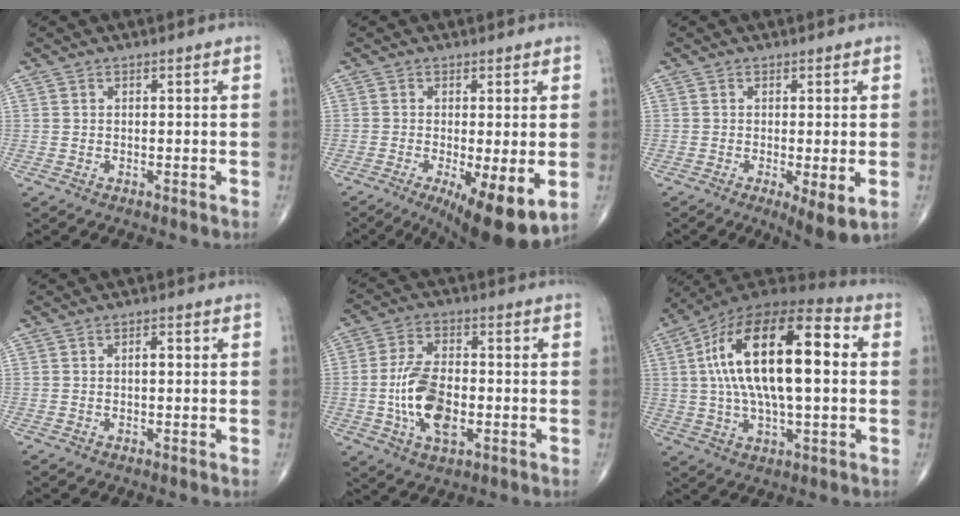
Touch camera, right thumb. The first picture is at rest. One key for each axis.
{"total": 11.7, "fx": -3.5, "fy": 3.2, "fz": 10.7, "tx": -0.163, "ty": -0.024, "tz": -0.047}
{"total": 5.8, "fx": -1.5, "fy": 1.3, "fz": 5.4, "tx": -0.093, "ty": -0.021, "tz": -0.025}
{"total": 1.7, "fx": 0.1, "fy": 0.8, "fz": 1.5, "tx": -0.020, "ty": 0.004, "tz": -0.001}
{"total": 12.1, "fx": -2.1, "fy": 6.2, "fz": 10.2, "tx": -0.191, "ty": 0.007, "tz": -0.038}
{"total": 24.5, "fx": 3.3, "fy": 10.3, "fz": 22.0, "tx": -0.395, "ty": 0.028, "tz": 0.044}